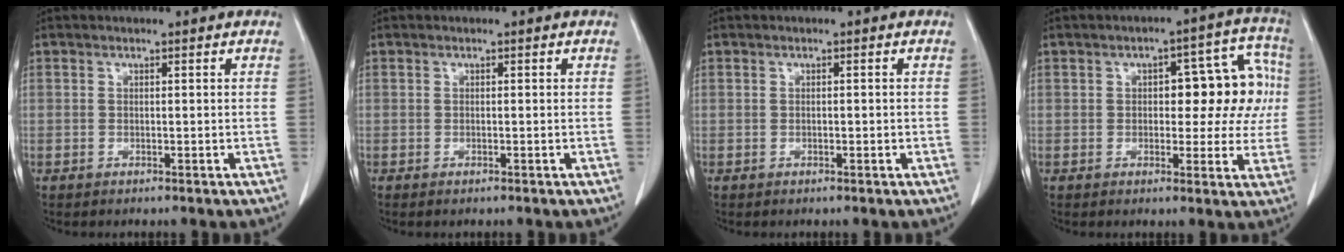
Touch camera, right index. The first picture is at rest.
{"total": 0.8, "force": [-0.3, 0.5, 0.6], "torque": [-0.016, -0.001, -0.002]}
{"total": 0.9, "force": [-0.2, 0.5, 0.7], "torque": [-0.020, 0.003, -0.001]}
{"total": 14.2, "force": [1.4, 6.7, 12.5], "torque": [-0.165, 0.046, 0.026]}